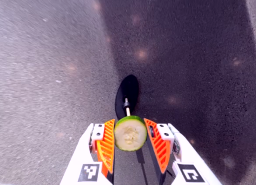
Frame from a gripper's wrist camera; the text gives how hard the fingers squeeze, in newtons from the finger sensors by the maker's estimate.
{"total": 10.9, "left": 11.6, "right": 10.3}